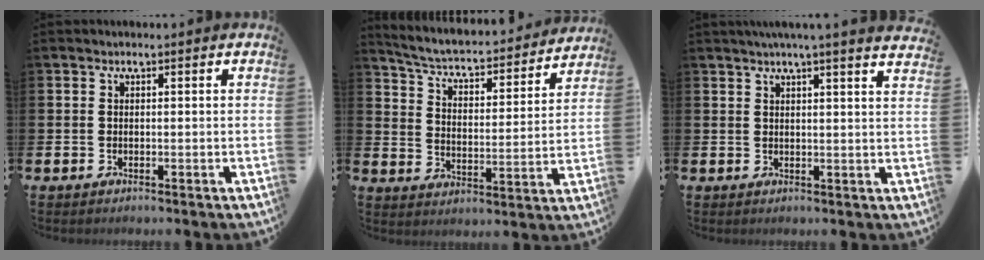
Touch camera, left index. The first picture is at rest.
{"total": 5.0, "force": [5.0, 0.5, 0.3], "torque": [-0.032, -0.038, 0.086]}
{"total": 3.5, "force": [3.2, -0.9, 1.0], "torque": [-0.014, -0.019, 0.054]}